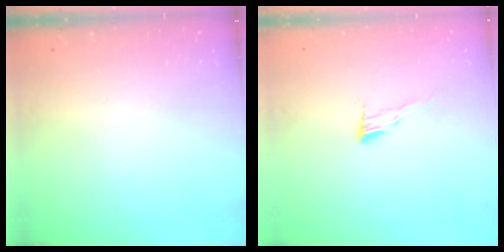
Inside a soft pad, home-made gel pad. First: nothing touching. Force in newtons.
{"total": 6.1, "press": 6.1, "slide": 0.6}